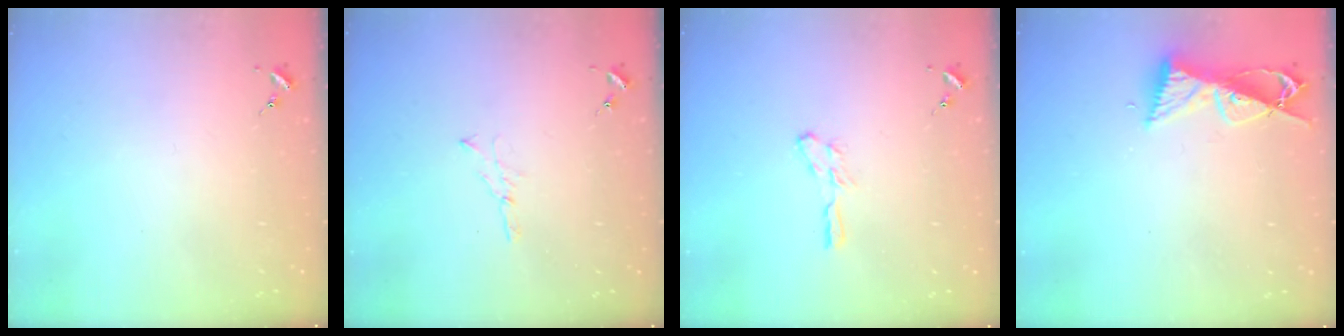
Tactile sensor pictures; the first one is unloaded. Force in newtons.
{"total": 3.0, "press": 3.0, "slide": 0.3}
{"total": 4.4, "press": 4.3, "slide": 0.3}
{"total": 9.7, "press": 9.7, "slide": 1.2}